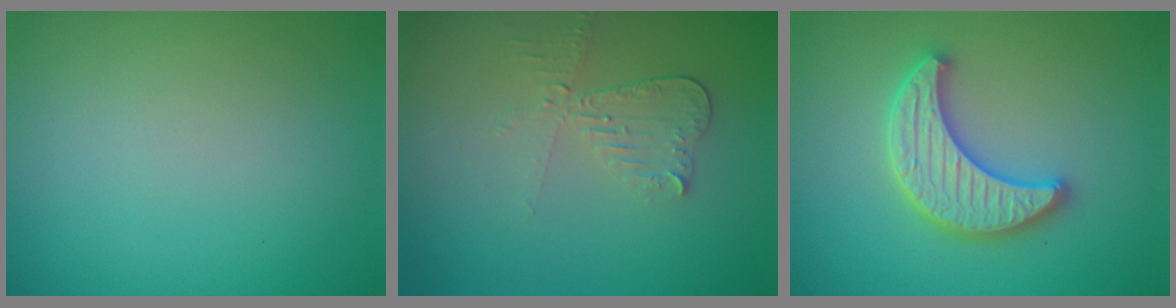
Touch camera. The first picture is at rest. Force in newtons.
{"total": 2.3, "press": 2.1, "slide": 0.8}
{"total": 5.2, "press": 5.1, "slide": 0.8}